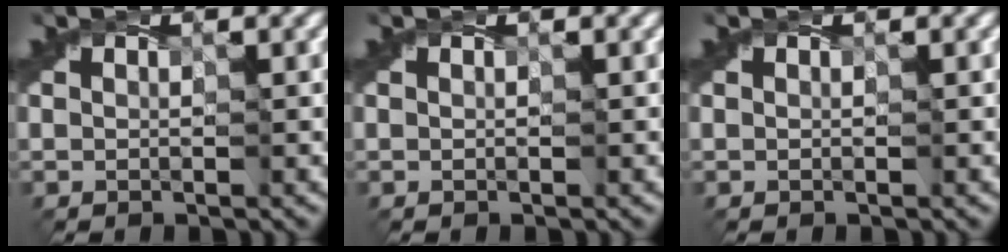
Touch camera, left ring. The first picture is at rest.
{"total": 0.0}
{"total": 0.0}